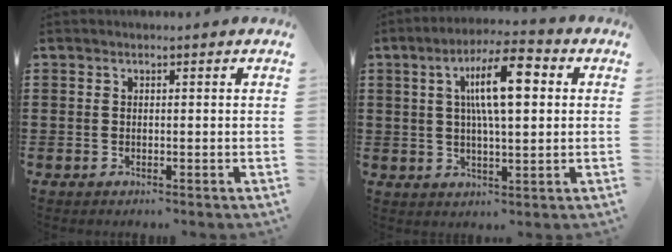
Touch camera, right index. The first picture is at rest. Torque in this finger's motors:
{"motor_torque": [2.14, 0.00, 0.43, 0.21]}